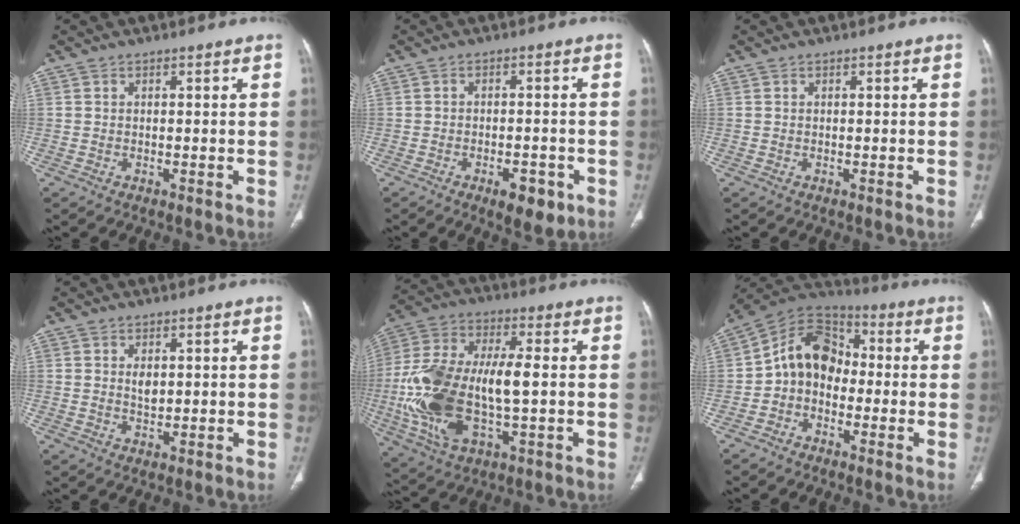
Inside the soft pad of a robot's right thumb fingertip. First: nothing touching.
{"total": 6.1, "force": [-2.9, 2.7, 4.5], "torque": [-0.052, 0.008, -0.035]}
{"total": 0.0}
{"total": 2.4, "force": [0.6, 1.4, 1.9], "torque": [-0.028, -0.006, 0.014]}
{"total": 20.9, "force": [-1.6, 9.4, 18.6], "torque": [-0.402, 0.011, -0.025]}
{"total": 11.5, "force": [-1.2, 9.0, 7.1], "torque": [-0.097, 0.047, -0.039]}